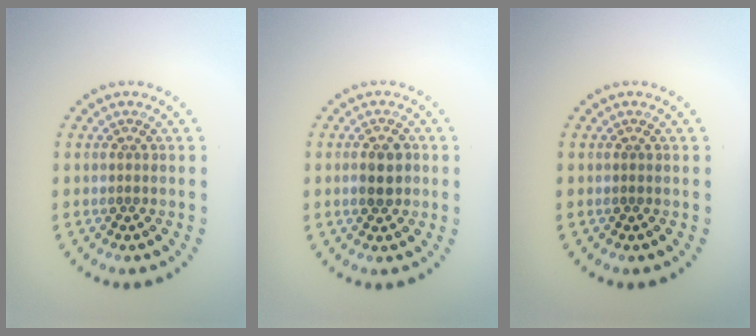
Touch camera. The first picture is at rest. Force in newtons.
{"total": 2.1, "press": 2.1, "slide": 0.1}
{"total": 0.0}